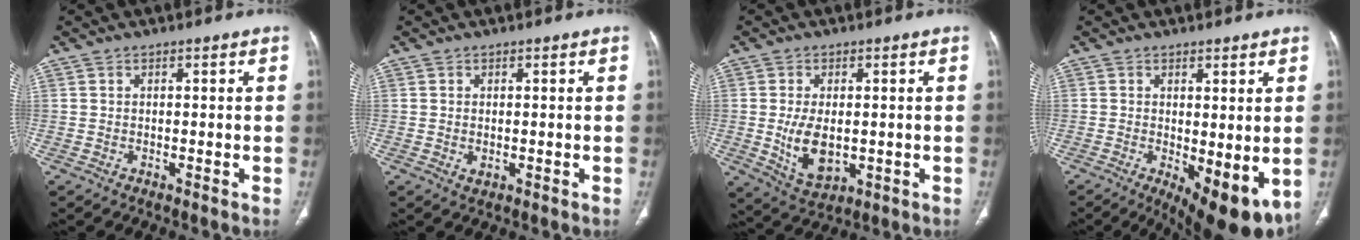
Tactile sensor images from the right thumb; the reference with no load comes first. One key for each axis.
{"total": 1.5, "fx": -0.2, "fy": 0.9, "fz": 1.1, "tx": -0.022, "ty": -0.003, "tz": 0.002}
{"total": 8.4, "fx": -0.6, "fy": 4.9, "fz": 6.8, "tx": -0.116, "ty": -0.013, "tz": 0.004}
{"total": 11.5, "fx": -2.5, "fy": 4.4, "fz": 10.4, "tx": -0.135, "ty": -0.023, "tz": -0.020}